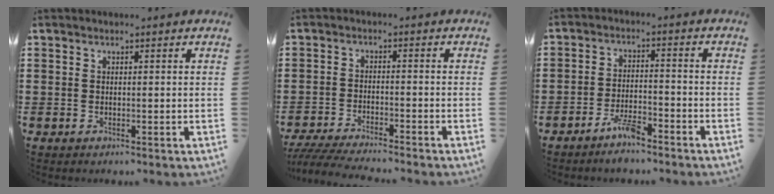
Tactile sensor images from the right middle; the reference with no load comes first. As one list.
[{"total": 4.5, "force": [-4.3, 0.0, 1.2], "torque": [-0.036, -0.012, -0.089]}, {"total": 4.6, "force": [-4.1, 1.0, 1.9], "torque": [-0.046, 0.006, -0.083]}]